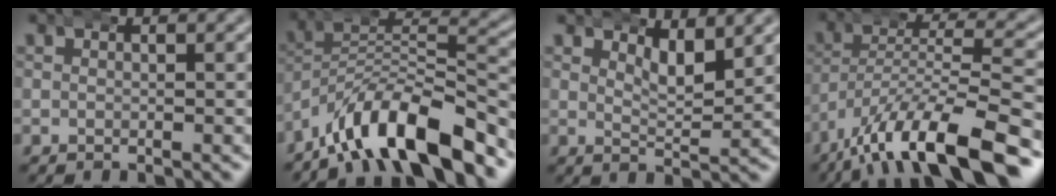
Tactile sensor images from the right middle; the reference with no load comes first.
{"total": 11.3, "force": [-6.4, 5.9, 7.3], "torque": [-0.113, -0.024, -0.099]}
{"total": 3.3, "force": [2.5, 0.7, 2.0], "torque": [-0.030, -0.015, 0.046]}
{"total": 9.5, "force": [-6.0, 3.0, 6.8], "torque": [-0.120, -0.018, -0.089]}